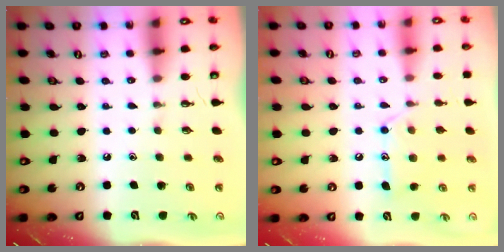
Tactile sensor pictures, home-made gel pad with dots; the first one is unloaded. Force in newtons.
{"total": 13.5, "press": 13.4, "slide": 0.9}